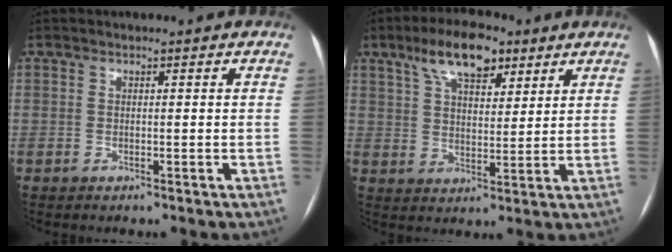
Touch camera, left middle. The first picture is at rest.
{"total": 10.2, "force": [6.4, 4.1, 6.8], "torque": [-0.123, 0.019, 0.112]}